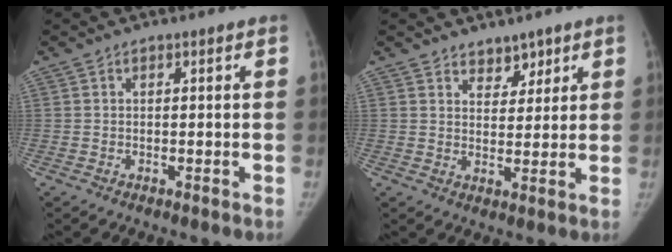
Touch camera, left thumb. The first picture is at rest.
{"total": 4.0, "force": [3.1, 2.4, 1.0], "torque": [0.014, -0.022, 0.052]}